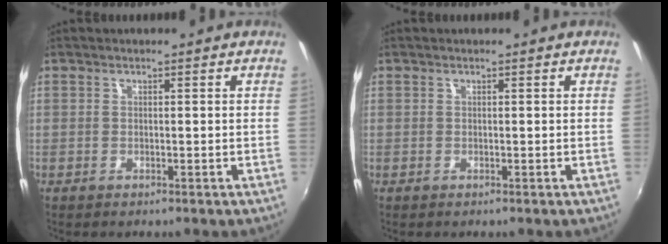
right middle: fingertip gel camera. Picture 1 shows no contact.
{"total": 0.0}